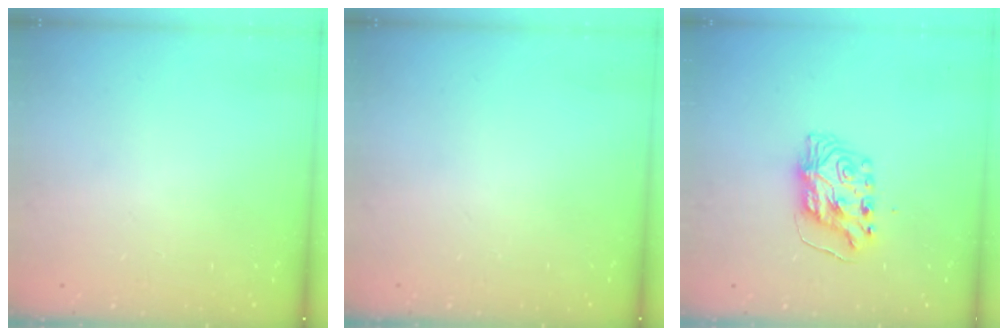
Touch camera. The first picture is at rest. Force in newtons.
{"total": 0.0}
{"total": 9.3, "press": 9.3, "slide": 0.9}